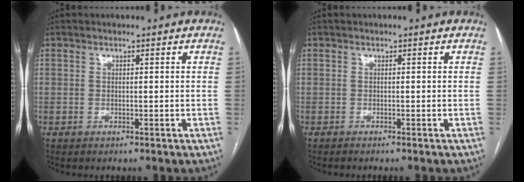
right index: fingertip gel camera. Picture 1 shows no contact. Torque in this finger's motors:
{"motor_torque": [-0.05, 0.06, 0.03, 0.01]}